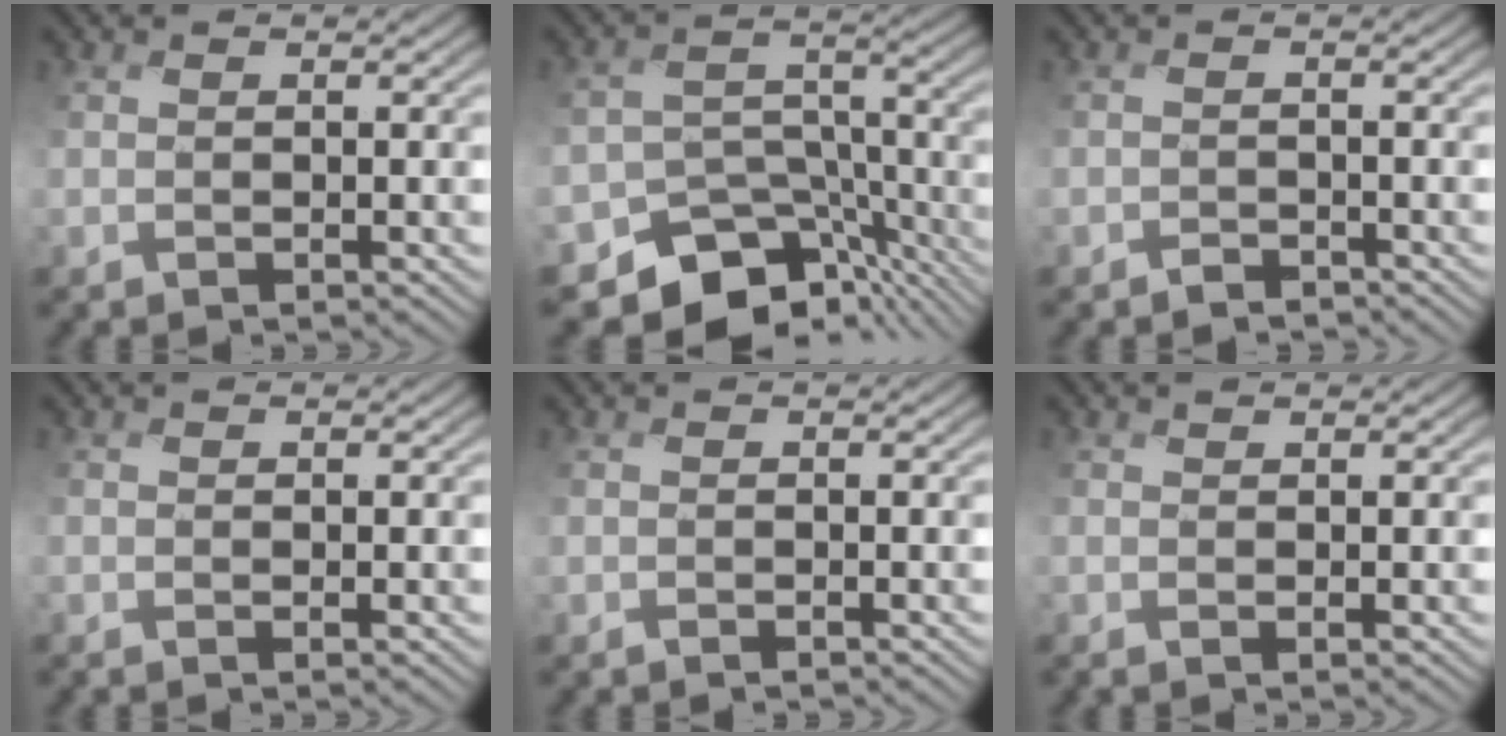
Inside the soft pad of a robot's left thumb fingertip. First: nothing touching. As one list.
[{"total": 11.0, "force": [-8.1, 6.2, 4.1], "torque": [-0.073, -0.016, -0.121]}, {"total": 1.9, "force": [-1.7, 0.7, 0.3], "torque": [0.000, 0.001, -0.037]}, {"total": 0.0}, {"total": 0.6, "force": [-0.5, 0.1, 0.0], "torque": [0.004, -0.002, -0.013]}, {"total": 0.5, "force": [0.4, -0.2, 0.2], "torque": [-0.005, 0.003, 0.011]}]